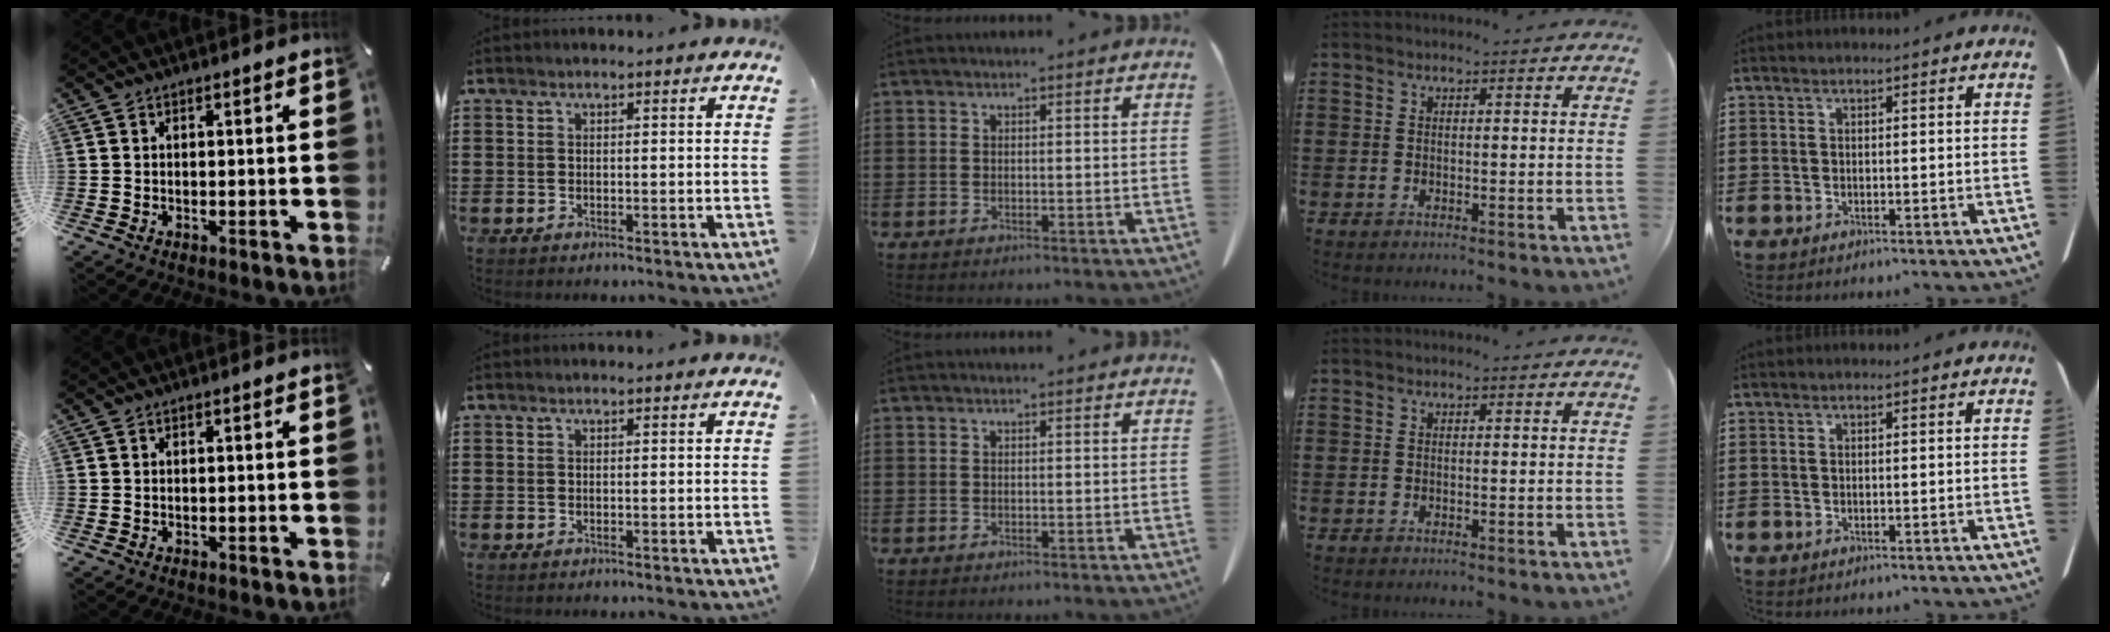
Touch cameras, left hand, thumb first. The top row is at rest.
{}